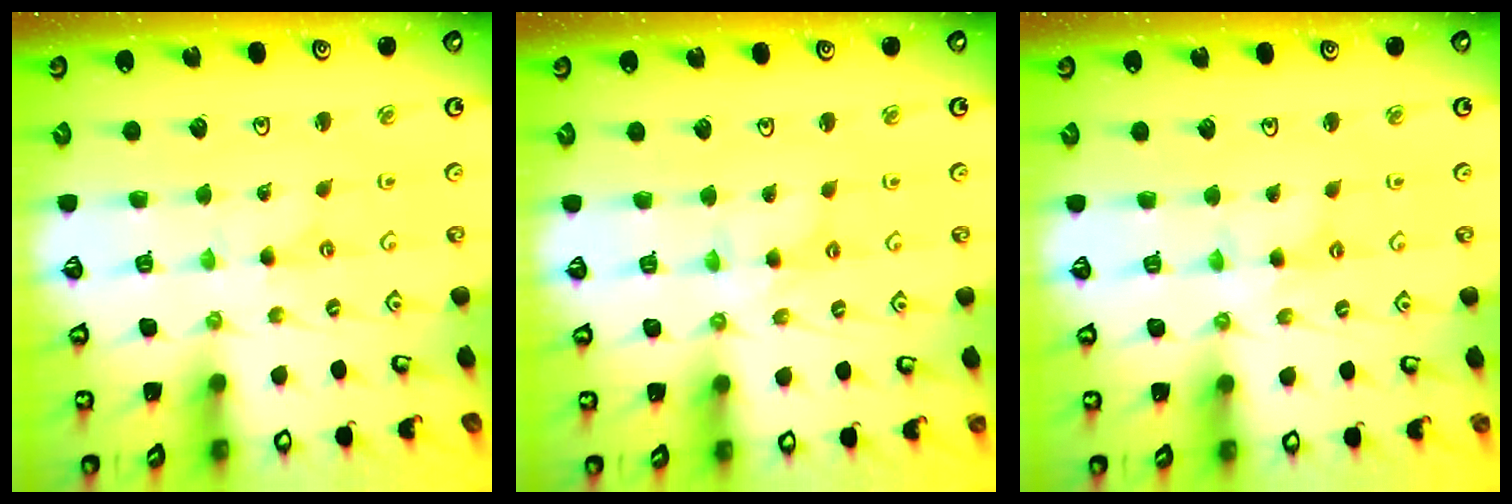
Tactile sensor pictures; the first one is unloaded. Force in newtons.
{"total": 3.9, "press": 3.8, "slide": 0.3}
{"total": 2.6, "press": 2.6, "slide": 0.3}